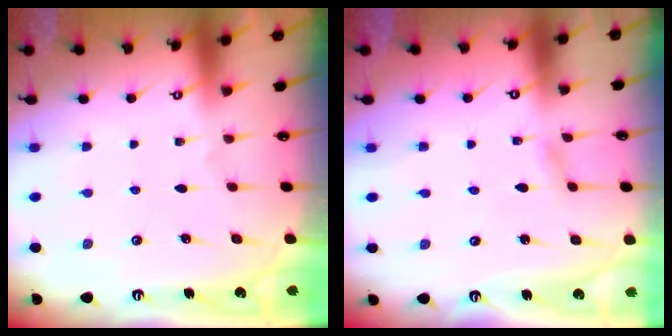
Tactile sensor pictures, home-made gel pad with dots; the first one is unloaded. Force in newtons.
{"total": 2.4, "press": 2.3, "slide": 0.3}